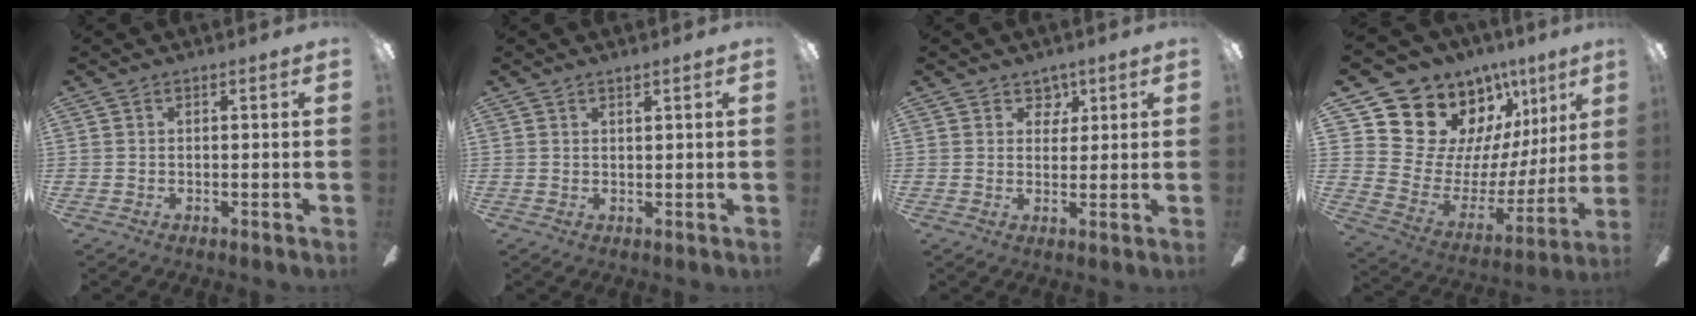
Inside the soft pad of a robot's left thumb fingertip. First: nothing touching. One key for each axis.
{"total": 1.1, "fx": 1.0, "fy": 0.1, "fz": 0.5, "tx": -0.011, "ty": -0.001, "tz": 0.017}
{"total": 4.2, "fx": 2.8, "fy": 2.9, "fz": 1.2, "tx": -0.001, "ty": -0.011, "tz": 0.047}
{"total": 18.1, "fx": 13.4, "fy": 11.0, "fz": 5.4, "tx": -0.091, "ty": -0.113, "tz": 0.271}